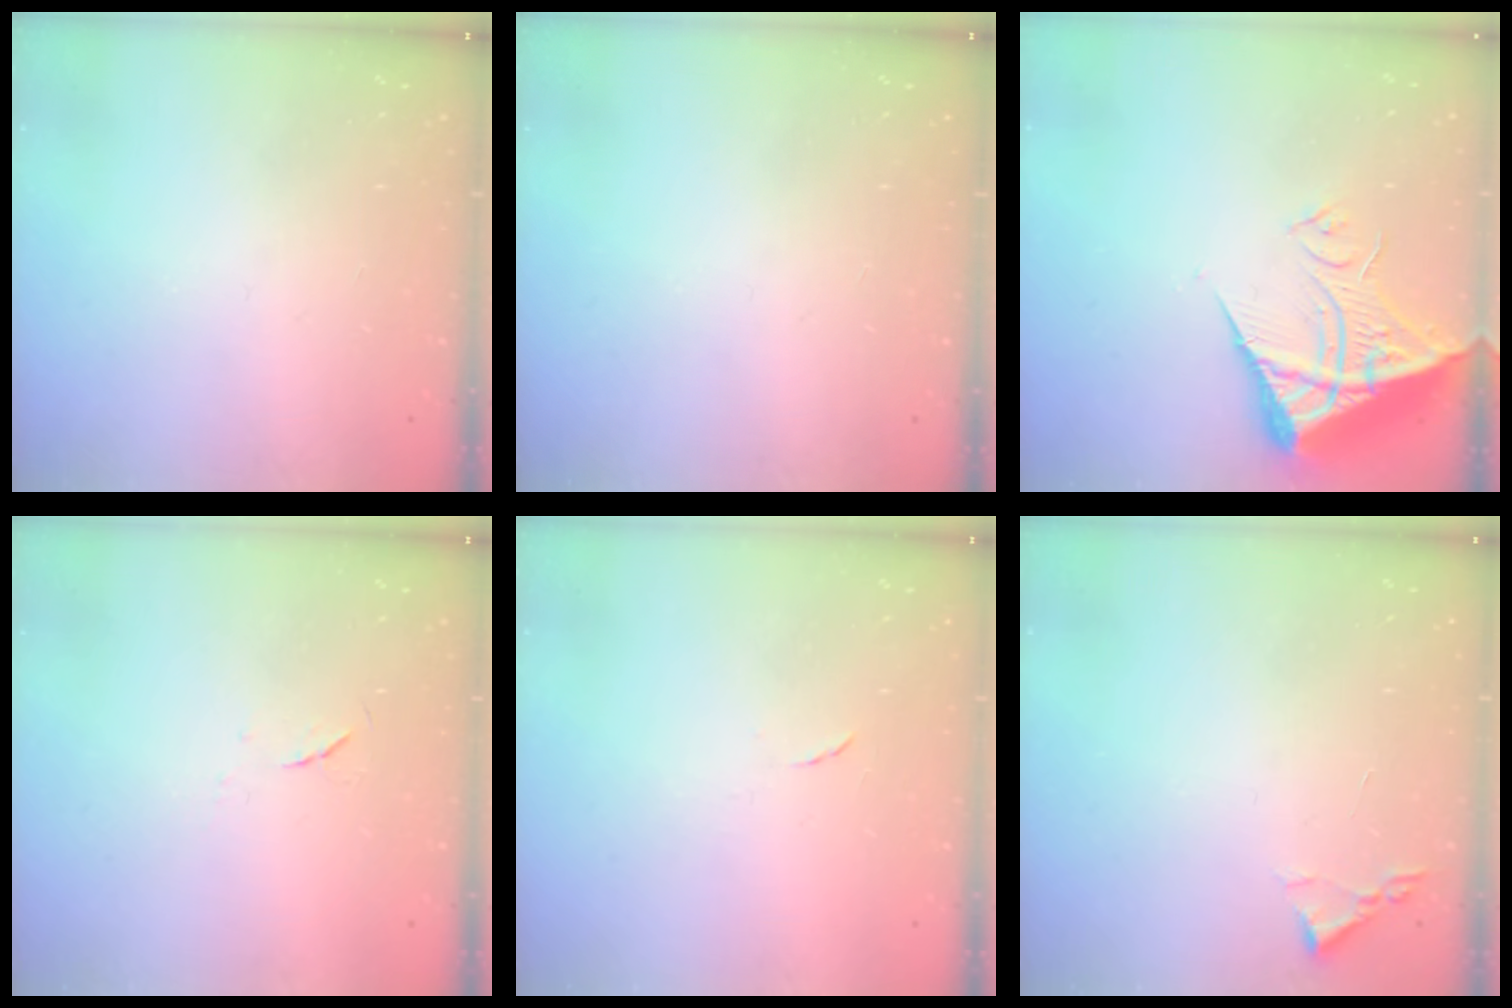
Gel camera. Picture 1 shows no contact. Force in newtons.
{"total": 0.0}
{"total": 10.6, "press": 10.5, "slide": 1.1}
{"total": 3.6, "press": 3.6, "slide": 0.6}
{"total": 4.2, "press": 4.2, "slide": 0.5}
{"total": 1.8, "press": 1.8, "slide": 0.3}